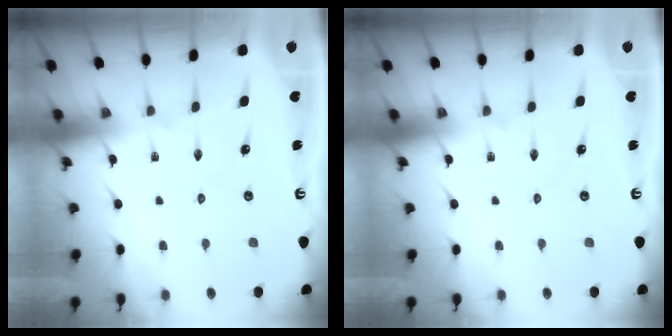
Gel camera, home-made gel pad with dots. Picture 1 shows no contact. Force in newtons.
{"total": 0.0}